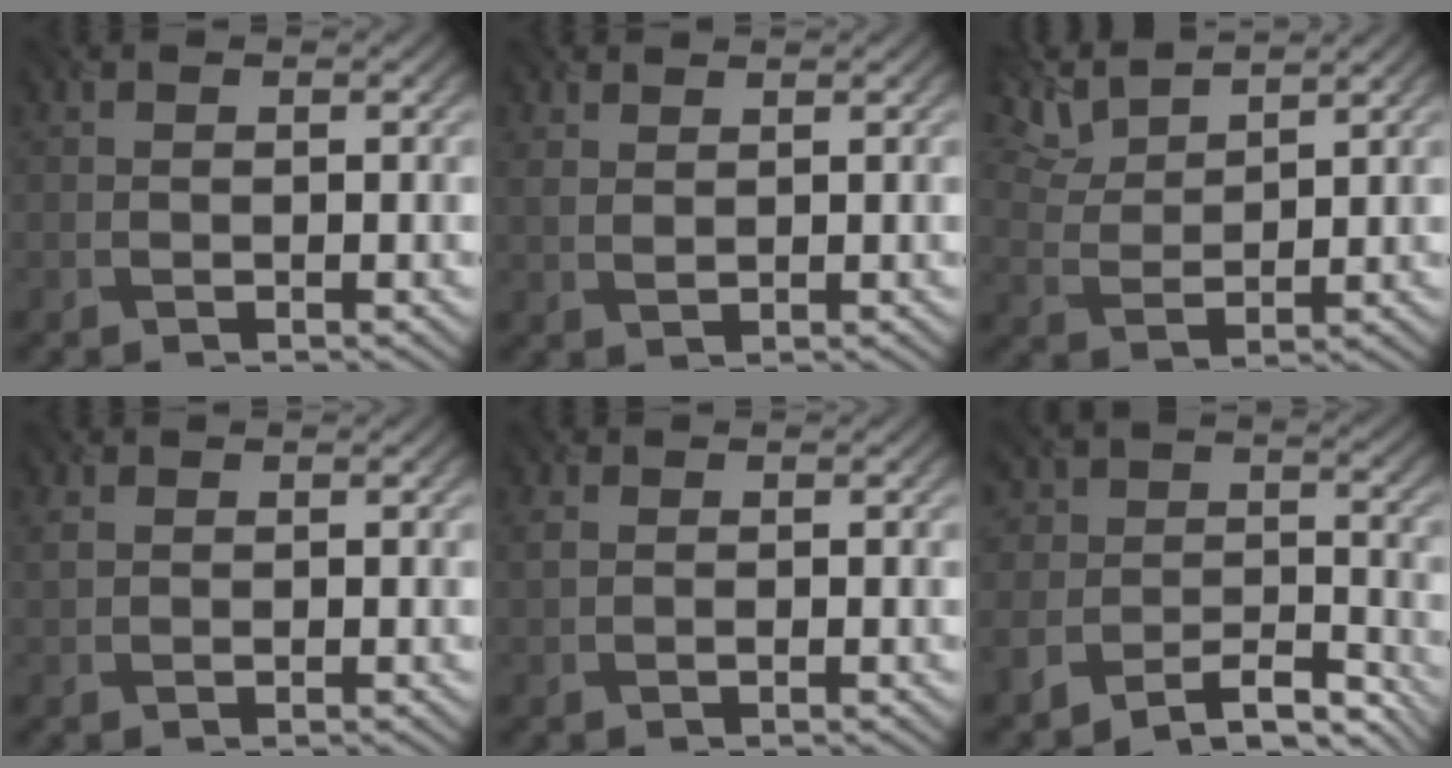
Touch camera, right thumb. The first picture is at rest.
{"total": 1.7, "force": [1.6, 0.3, 0.4], "torque": [-0.023, -0.003, 0.032]}
{"total": 5.1, "force": [4.5, 1.0, 2.2], "torque": [-0.069, 0.009, 0.095]}
{"total": 1.3, "force": [1.0, 0.7, 0.3], "torque": [-0.020, 0.000, 0.018]}
{"total": 1.1, "force": [0.7, 0.7, 0.6], "torque": [-0.027, 0.001, 0.011]}
{"total": 7.8, "force": [-6.6, 3.5, 2.5], "torque": [-0.041, -0.008, -0.126]}